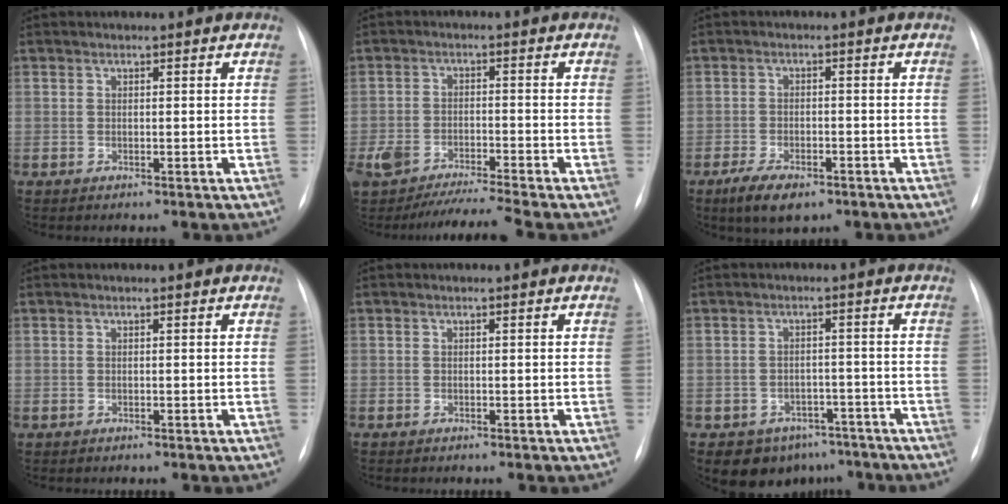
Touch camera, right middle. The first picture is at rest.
{"total": 9.8, "force": [-8.9, -0.1, 4.1], "torque": [-0.078, -0.004, -0.153]}
{"total": 6.0, "force": [-4.0, 2.5, 3.8], "torque": [-0.072, -0.008, -0.063]}
{"total": 0.0}
{"total": 0.0}
{"total": 8.1, "force": [-5.8, 5.5, 1.5], "torque": [-0.006, 0.018, -0.073]}